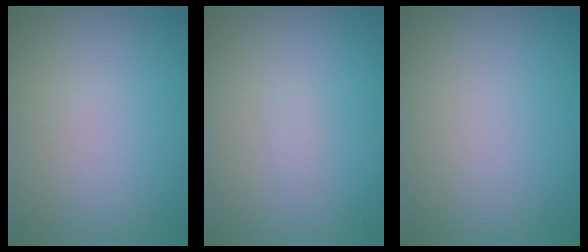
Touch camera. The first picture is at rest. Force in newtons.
{"total": 0.5, "press": 0.5, "slide": 0.0}
{"total": 0.0}